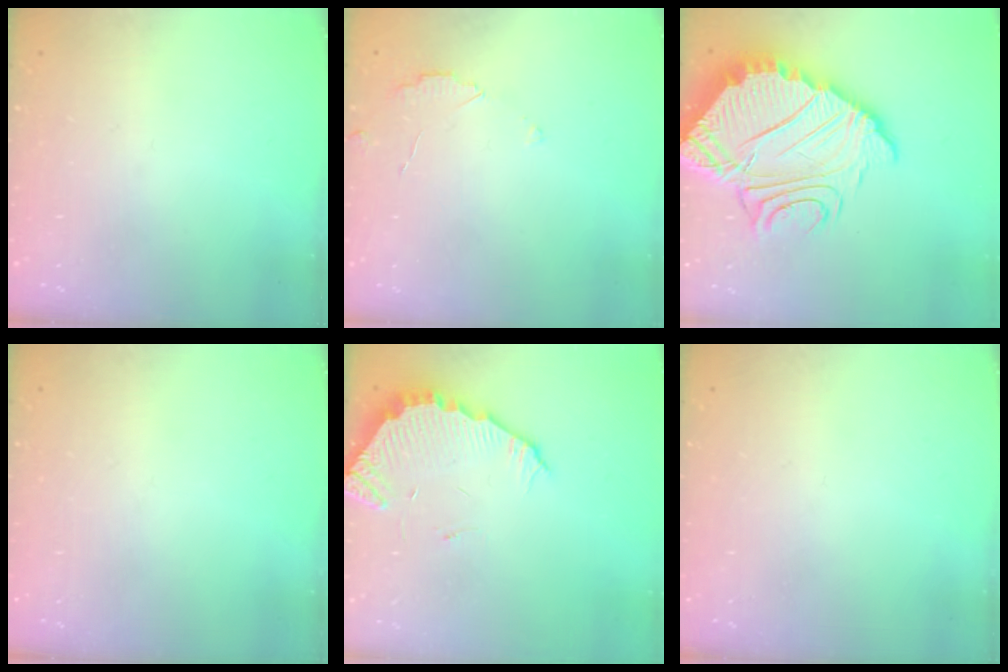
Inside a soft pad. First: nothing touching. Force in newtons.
{"total": 2.7, "press": 2.6, "slide": 0.3}
{"total": 18.5, "press": 18.5, "slide": 1.5}
{"total": 0.0}
{"total": 3.9, "press": 3.9, "slide": 0.2}
{"total": 0.0}